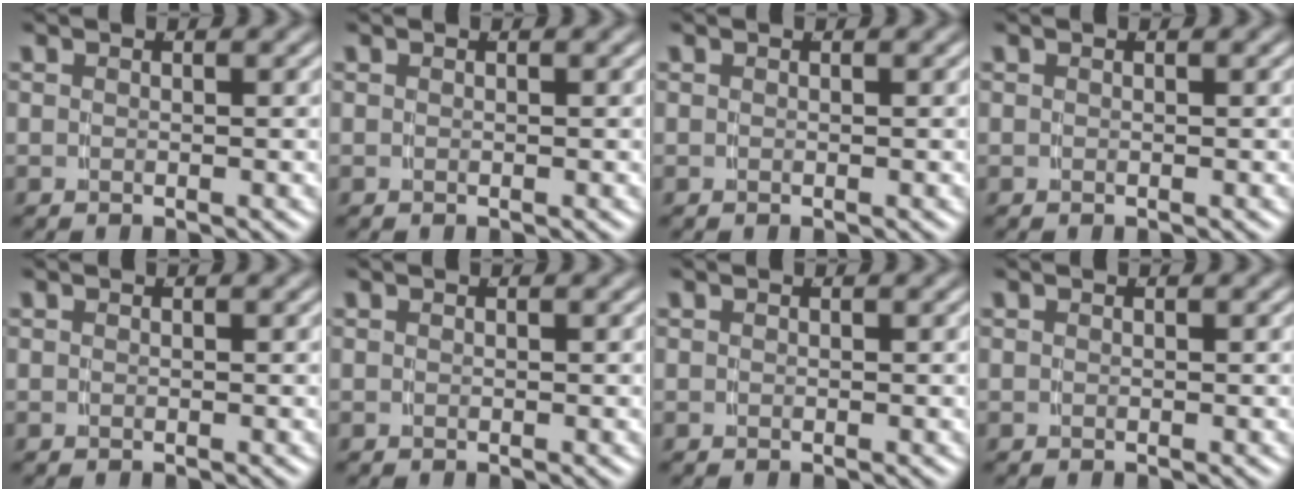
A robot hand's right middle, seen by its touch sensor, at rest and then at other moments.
{"total": 0.0}
{"total": 0.0}
{"total": 0.0}
{"total": 0.0}
{"total": 0.0}
{"total": 0.0}
{"total": 0.0}